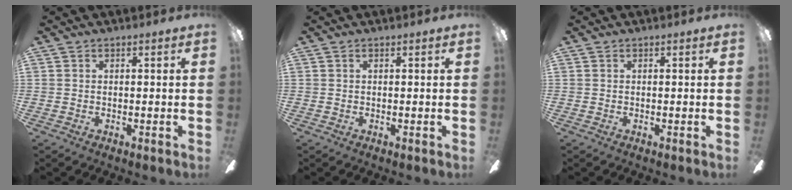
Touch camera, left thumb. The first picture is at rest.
{"total": 0.0}
{"total": 0.0}